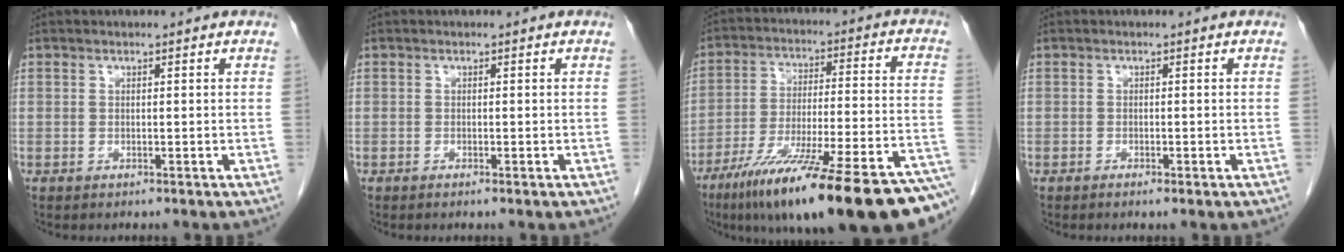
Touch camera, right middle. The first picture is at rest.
{"total": 0.8, "force": [-0.5, 0.0, 0.5], "torque": [-0.010, -0.001, -0.006]}
{"total": 28.5, "force": [-20.6, 2.0, 19.7], "torque": [-0.223, -0.022, -0.316]}
{"total": 1.6, "force": [-1.1, 0.3, 1.2], "torque": [-0.018, -0.001, -0.012]}